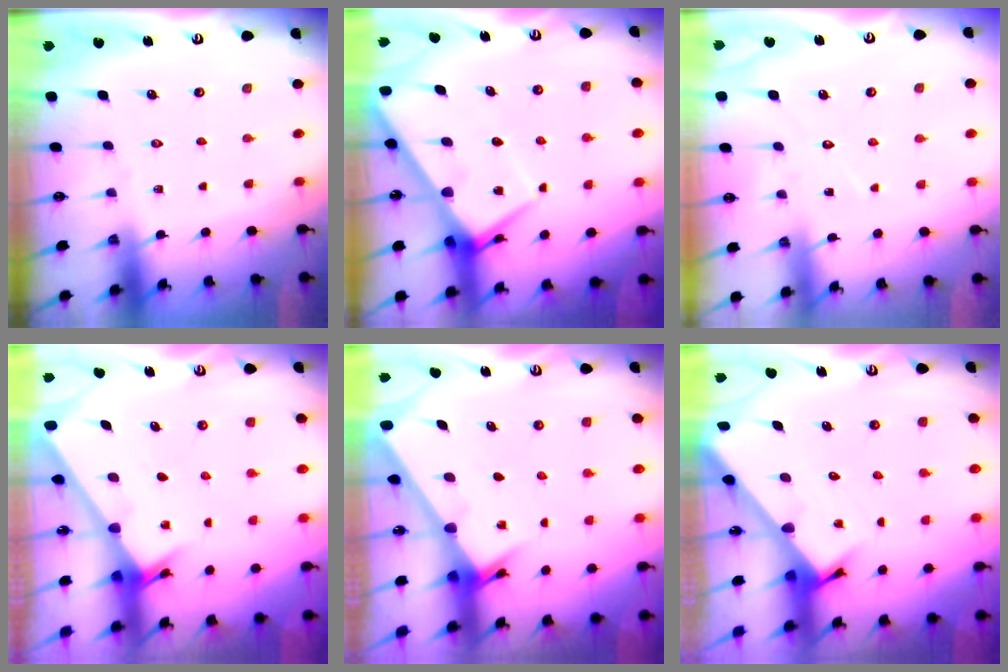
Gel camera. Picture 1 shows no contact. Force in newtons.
{"total": 8.5, "press": 8.4, "slide": 0.6}
{"total": 5.3, "press": 5.2, "slide": 0.6}
{"total": 2.3, "press": 2.3, "slide": 0.3}
{"total": 2.6, "press": 2.6, "slide": 0.2}
{"total": 3.5, "press": 3.5, "slide": 0.1}